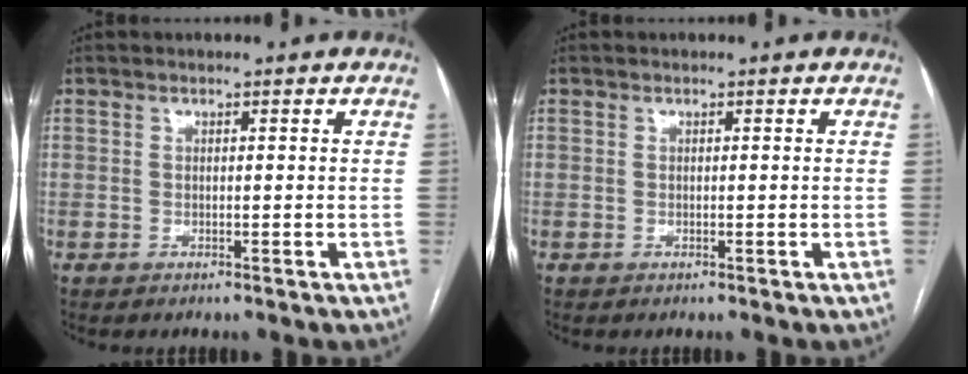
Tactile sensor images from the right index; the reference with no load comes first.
{"total": 0.0}